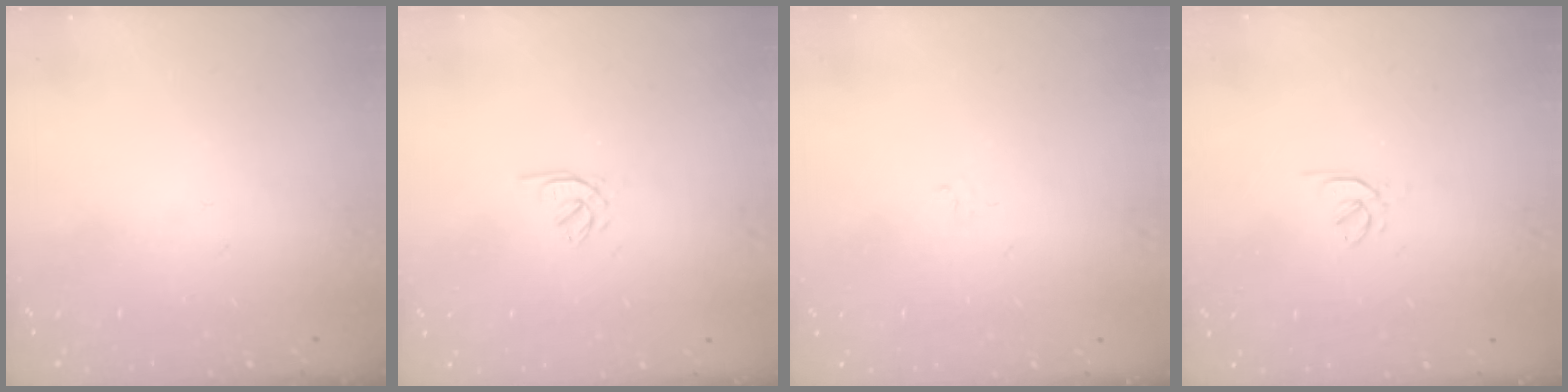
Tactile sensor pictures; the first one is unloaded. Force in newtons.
{"total": 2.1, "press": 2.0, "slide": 0.5}
{"total": 1.2, "press": 1.2, "slide": 0.4}
{"total": 1.6, "press": 1.5, "slide": 0.5}